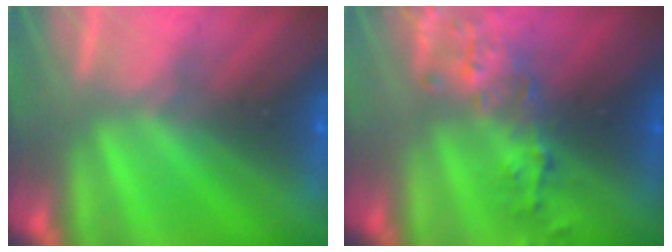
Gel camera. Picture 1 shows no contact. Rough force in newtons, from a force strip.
{"total": 6.7}